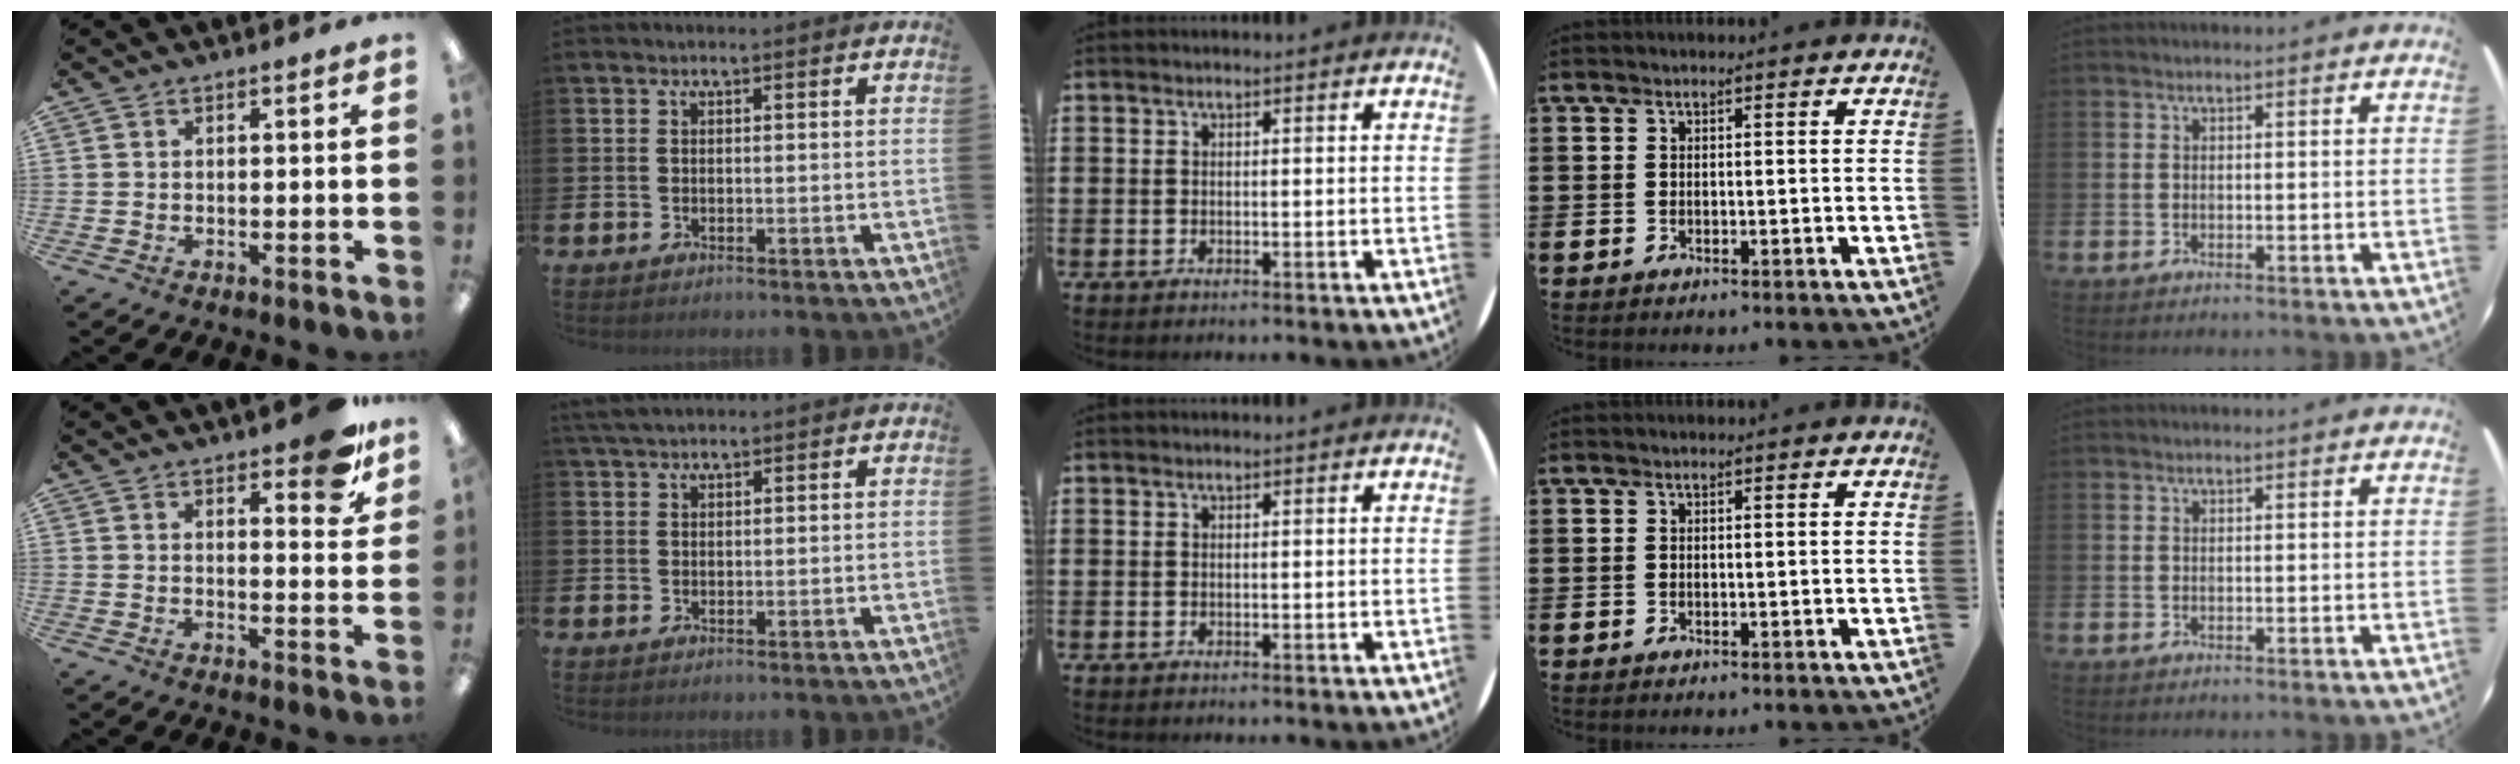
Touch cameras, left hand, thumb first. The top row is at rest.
{"thumb": {"total": 8.8, "force": [6.6, 3.1, 5.0], "torque": [-0.050, -0.043, 0.109]}, "index": {"total": 3.0, "force": [2.6, 0.9, 1.3], "torque": [-0.030, 0.000, 0.048]}}